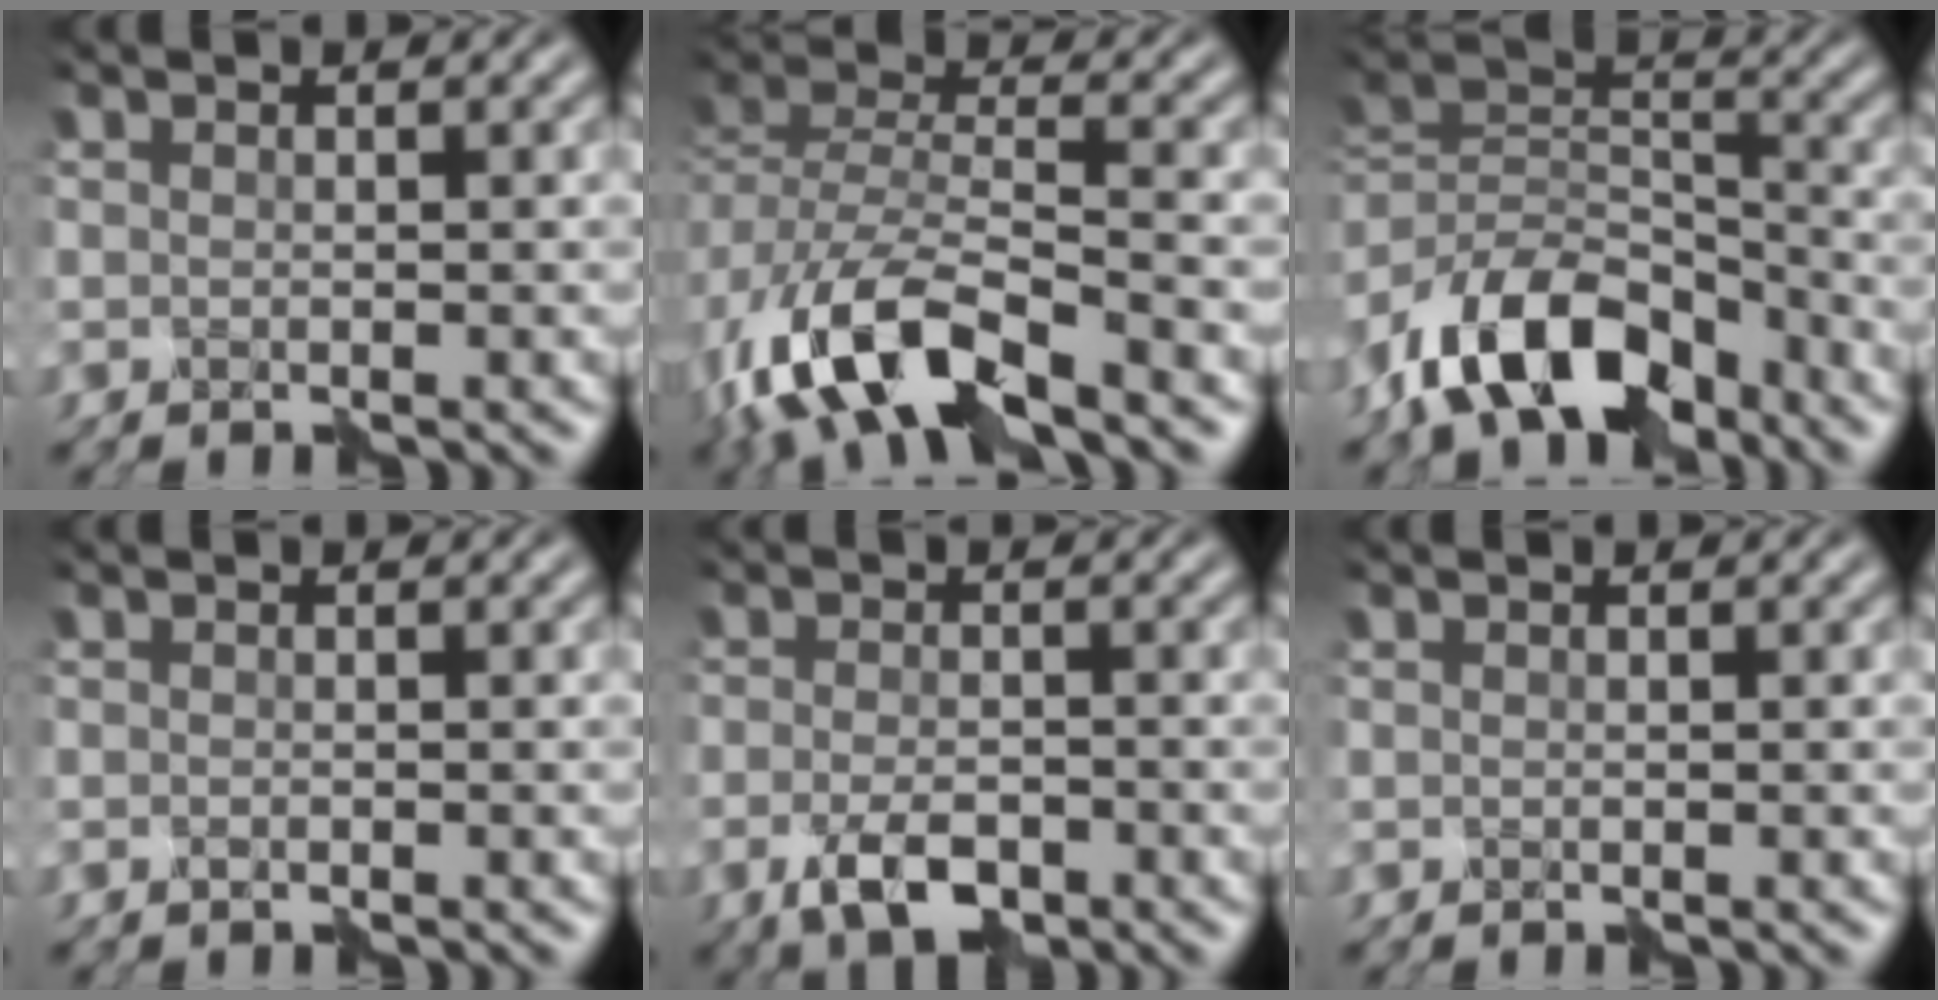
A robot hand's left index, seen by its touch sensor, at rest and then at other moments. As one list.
[{"total": 10.5, "force": [-6.2, 4.4, 7.2], "torque": [-0.154, -0.009, -0.126]}, {"total": 9.9, "force": [-6.4, 5.1, 5.6], "torque": [-0.093, 0.007, -0.136]}, {"total": 0.0}, {"total": 3.6, "force": [-1.8, 1.6, 2.6], "torque": [-0.054, -0.003, -0.036]}, {"total": 0.0}]